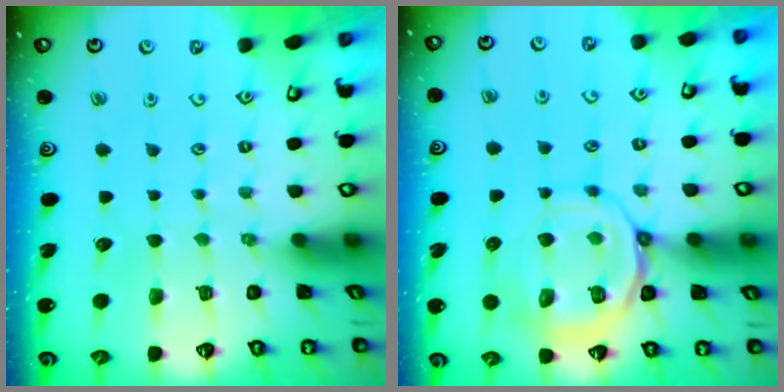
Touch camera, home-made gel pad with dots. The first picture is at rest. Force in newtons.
{"total": 12.2, "press": 12.0, "slide": 1.6}